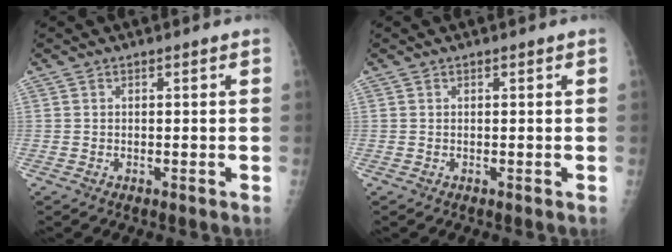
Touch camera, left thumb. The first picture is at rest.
{"total": 0.0}